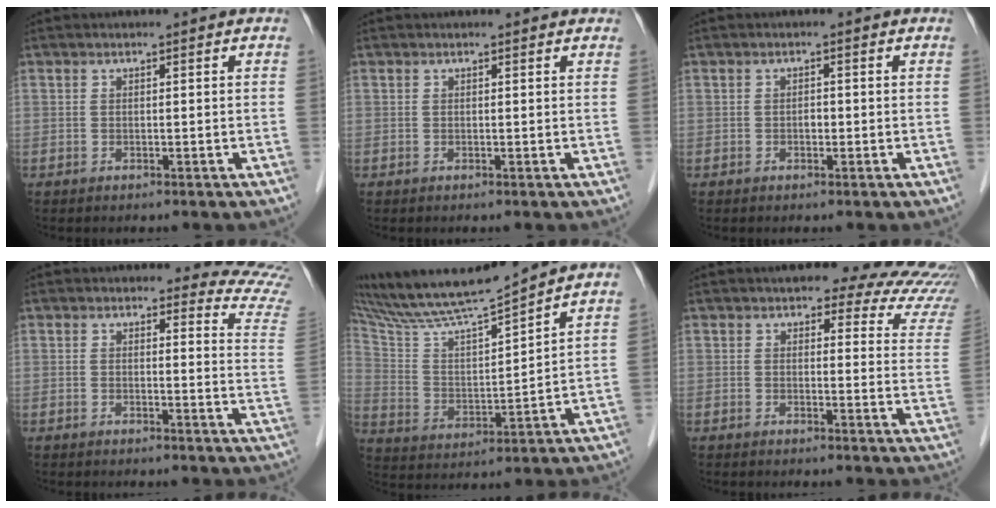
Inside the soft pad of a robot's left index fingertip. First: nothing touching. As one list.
[{"total": 1.0, "force": [0.9, 0.3, 0.2], "torque": [-0.014, 0.002, 0.003]}, {"total": 1.0, "force": [-0.6, 0.5, 0.6], "torque": [-0.008, -0.001, -0.011]}, {"total": 8.7, "force": [8.6, 0.4, 0.2], "torque": [0.022, -0.099, 0.052]}, {"total": 13.9, "force": [12.9, -1.3, 5.1], "torque": [-0.104, -0.006, 0.236]}, {"total": 13.8, "force": [12.3, 3.5, 5.2], "torque": [-0.026, -0.031, 0.102]}]